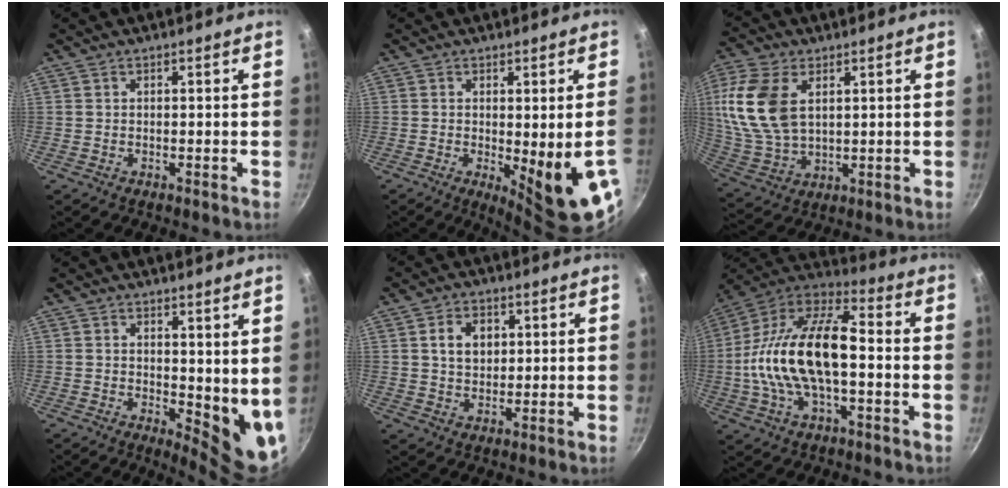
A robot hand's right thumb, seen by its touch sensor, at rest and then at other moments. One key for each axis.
{"total": 12.0, "fx": -2.4, "fy": 2.3, "fz": 11.5, "tx": -0.140, "ty": -0.022, "tz": -0.021}
{"total": 15.8, "fx": 4.4, "fy": 9.6, "fz": 11.8, "tx": -0.241, "ty": -0.016, "tz": 0.093}
{"total": 8.5, "fx": 2.4, "fy": 3.8, "fz": 7.2, "tx": -0.078, "ty": -0.029, "tz": 0.039}
{"total": 5.7, "fx": 1.4, "fy": 4.3, "fz": 3.5, "tx": -0.041, "ty": 0.000, "tz": 0.024}
{"total": 21.4, "fx": -1.7, "fy": 10.1, "fz": 18.8, "tx": -0.345, "ty": 0.042, "tz": -0.048}